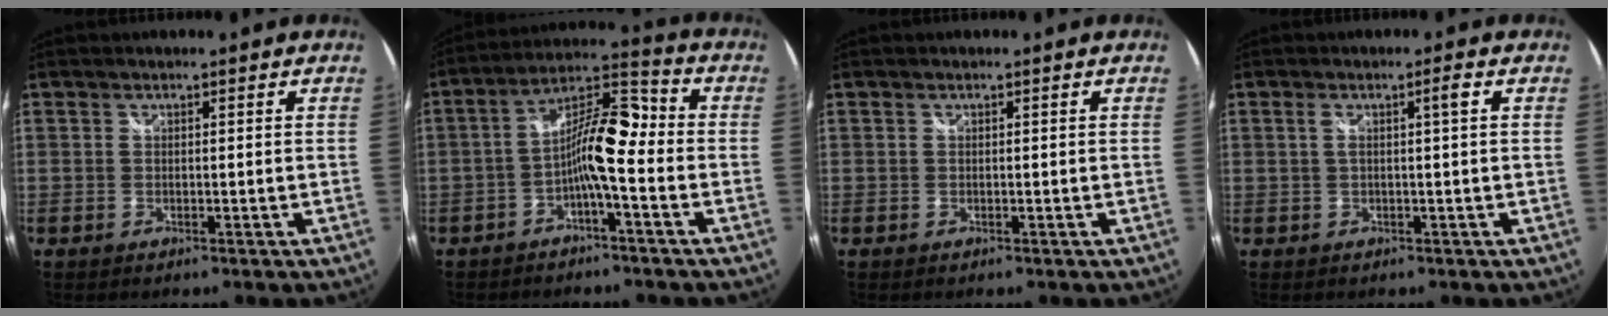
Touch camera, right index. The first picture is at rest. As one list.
[{"total": 8.8, "force": [-3.0, 2.1, 8.0], "torque": [-0.164, 0.022, -0.059]}, {"total": 0.0}, {"total": 2.0, "force": [0.1, -0.4, 2.0], "torque": [-0.030, 0.004, 0.002]}]